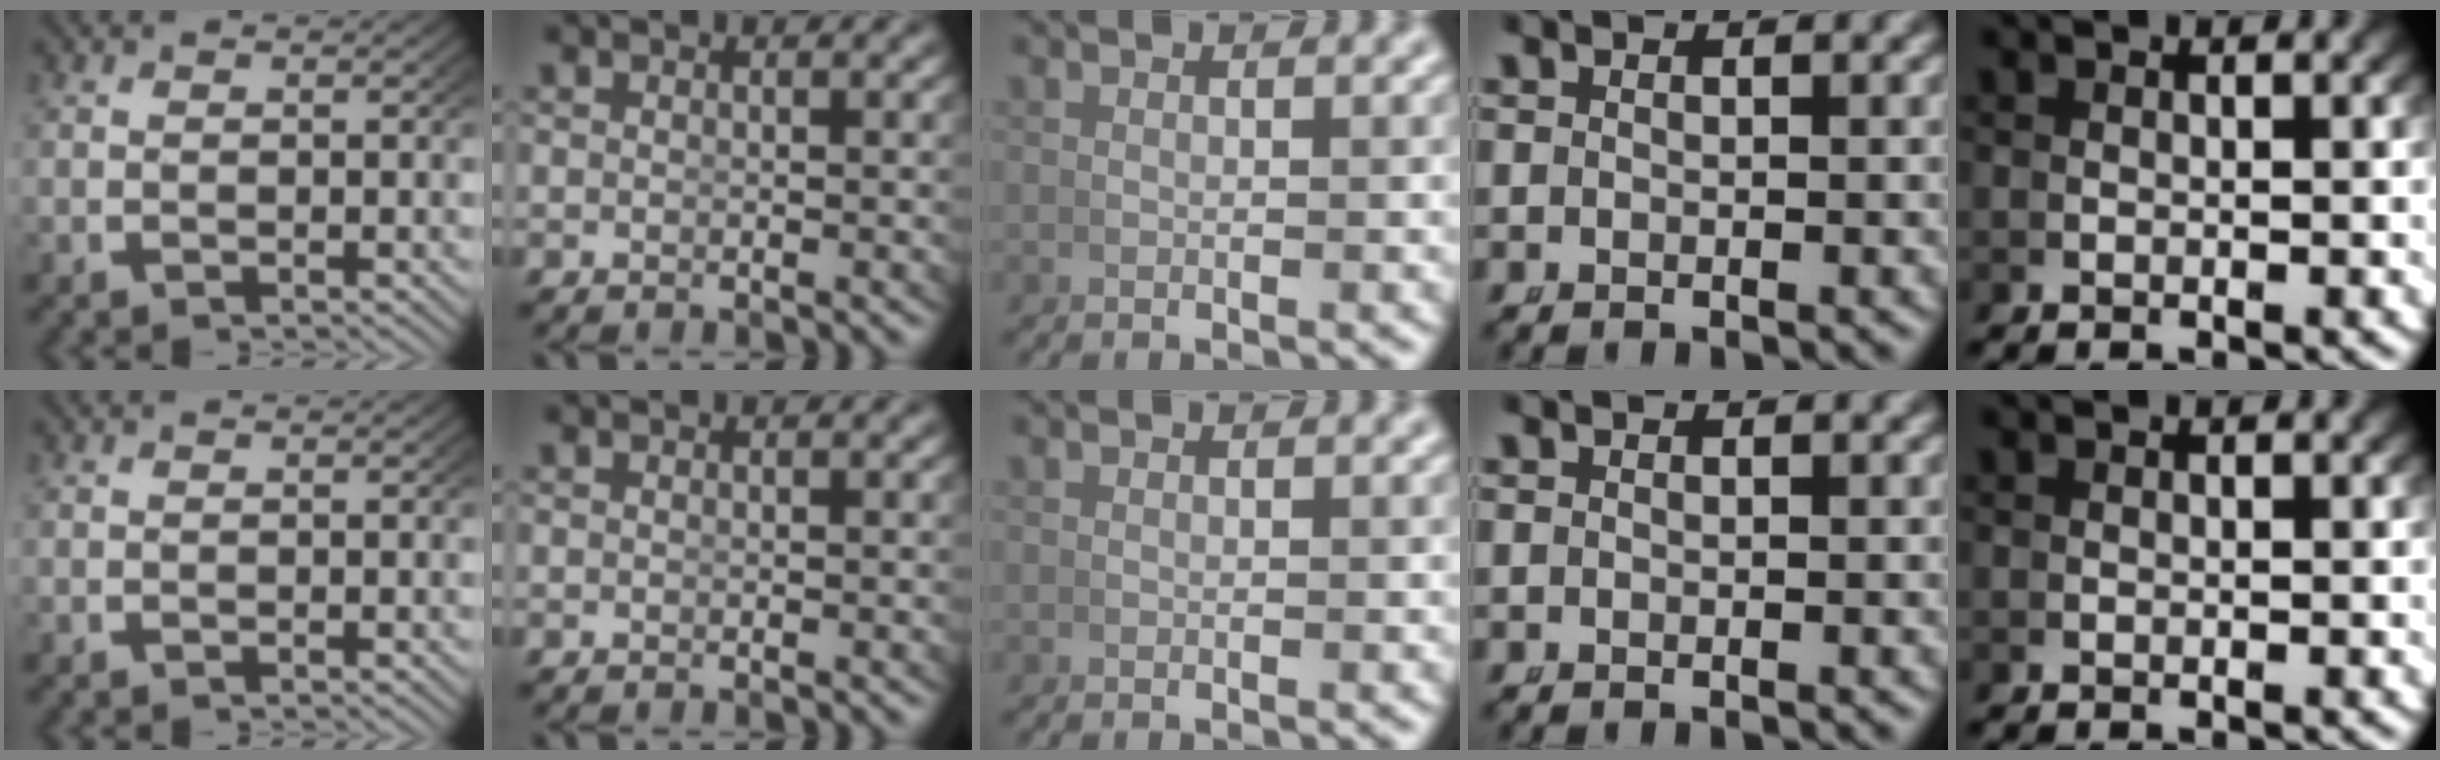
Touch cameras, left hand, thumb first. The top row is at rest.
{}